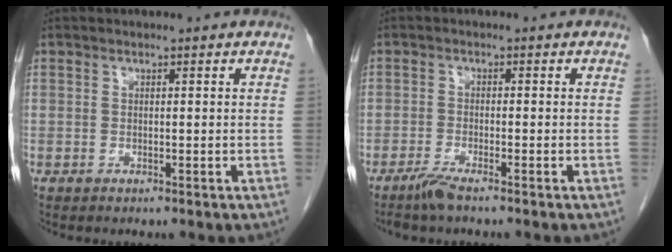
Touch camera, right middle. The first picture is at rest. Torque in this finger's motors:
{"motor_torque": [0.08, 0.03, 0.03, 0.01]}